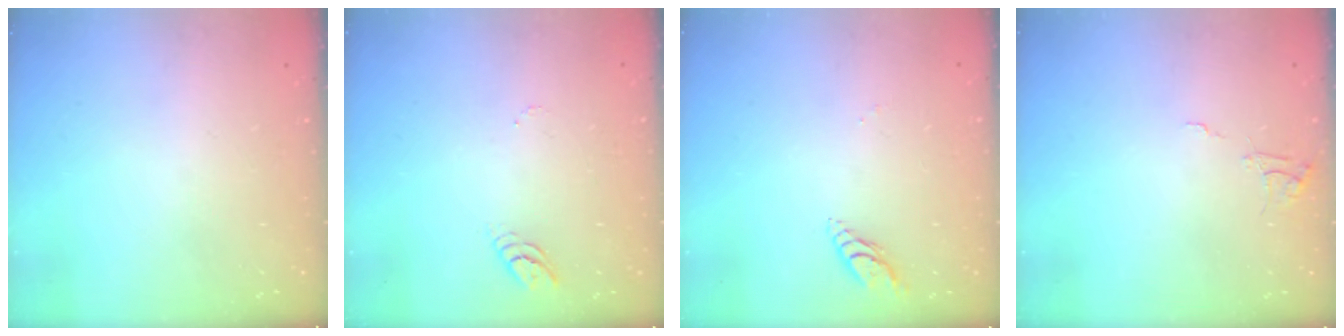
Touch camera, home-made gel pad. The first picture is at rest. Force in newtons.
{"total": 3.1, "press": 3.1, "slide": 0.4}
{"total": 4.7, "press": 4.7, "slide": 0.1}
{"total": 4.6, "press": 4.6, "slide": 0.4}